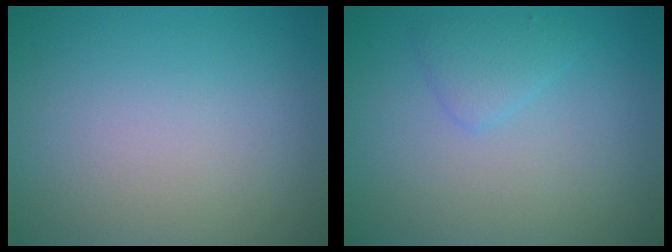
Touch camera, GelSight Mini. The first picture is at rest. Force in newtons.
{"total": 1.6, "press": 1.6, "slide": 0.1}